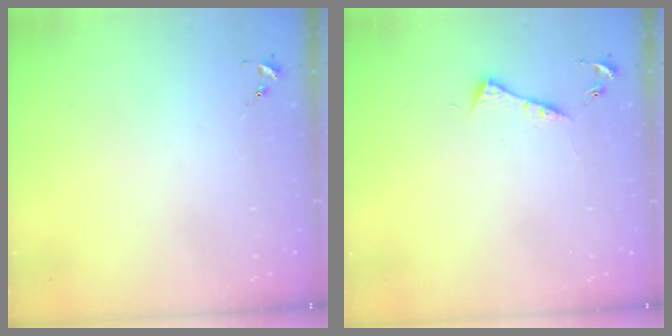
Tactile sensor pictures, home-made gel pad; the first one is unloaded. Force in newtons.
{"total": 4.2, "press": 4.1, "slide": 0.5}